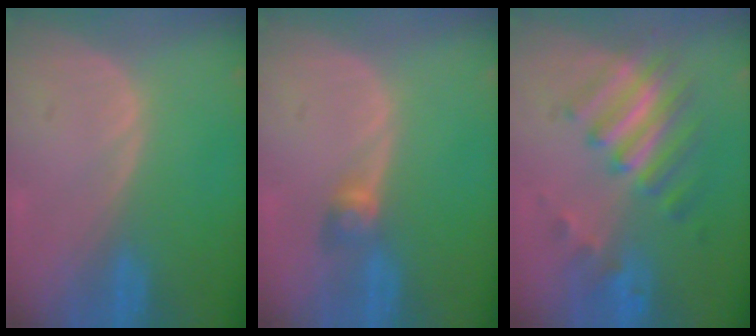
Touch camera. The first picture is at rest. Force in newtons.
{"total": 2.7, "press": 2.4, "slide": 1.2}
{"total": 7.5, "press": 7.4, "slide": 0.9}